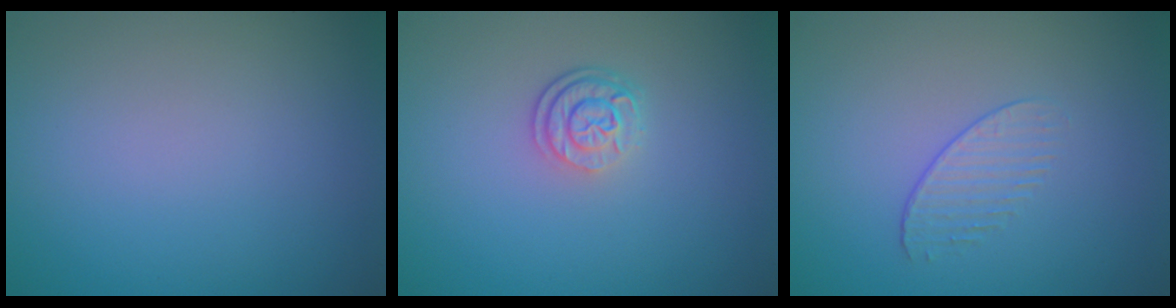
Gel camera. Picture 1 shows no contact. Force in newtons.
{"total": 2.6, "press": 2.0, "slide": 1.6}
{"total": 1.2, "press": 0.6, "slide": 1.0}